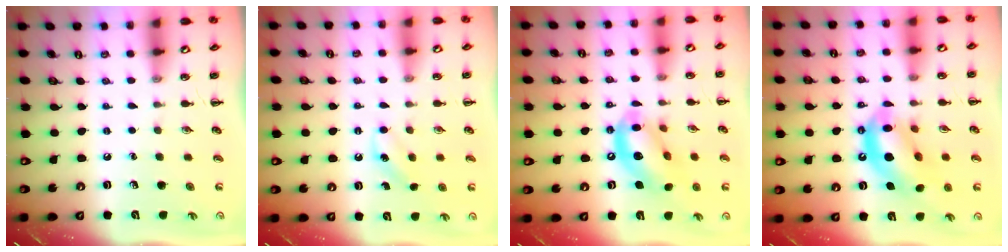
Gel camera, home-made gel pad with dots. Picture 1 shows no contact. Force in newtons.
{"total": 5.5, "press": 5.3, "slide": 1.4}
{"total": 13.3, "press": 12.9, "slide": 3.4}
{"total": 14.2, "press": 13.6, "slide": 4.1}